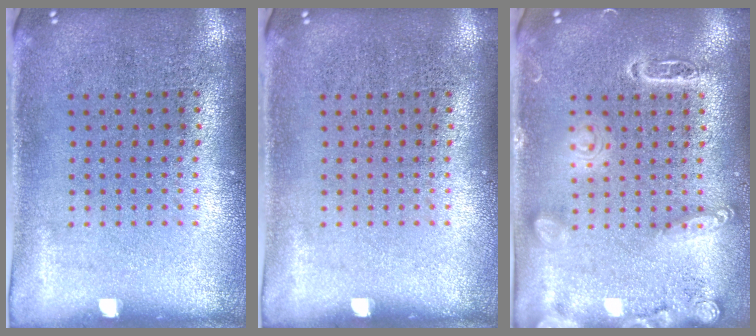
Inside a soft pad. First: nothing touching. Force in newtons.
{"total": 0.0}
{"total": 2.8, "press": 2.8, "slide": 0.2}